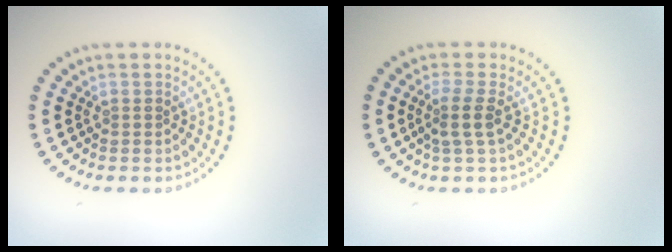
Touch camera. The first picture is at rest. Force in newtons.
{"total": 2.1, "press": 1.6, "slide": 1.4}